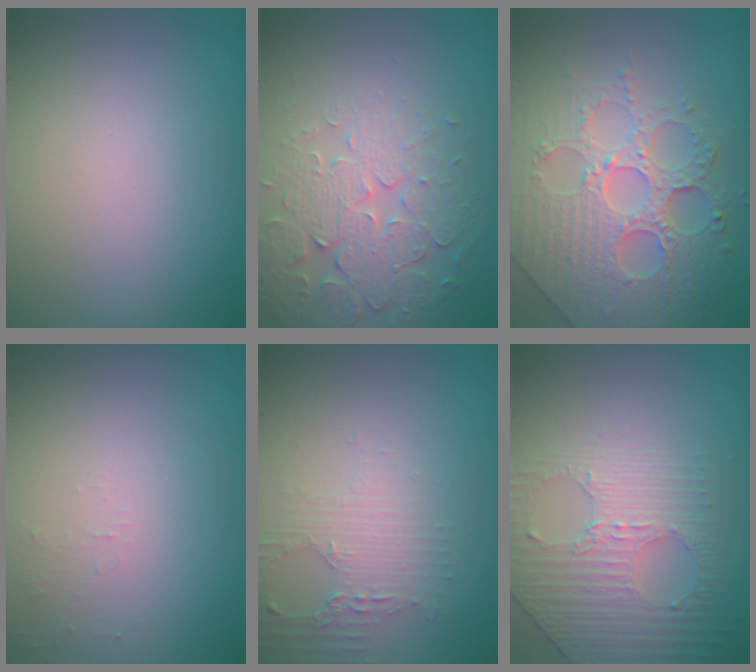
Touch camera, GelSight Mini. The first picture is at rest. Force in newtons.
{"total": 5.1, "press": 4.5, "slide": 2.5}
{"total": 7.8, "press": 6.1, "slide": 4.8}
{"total": 0.9, "press": 0.9, "slide": 0.1}
{"total": 2.4, "press": 2.3, "slide": 0.9}
{"total": 4.1, "press": 3.3, "slide": 2.5}